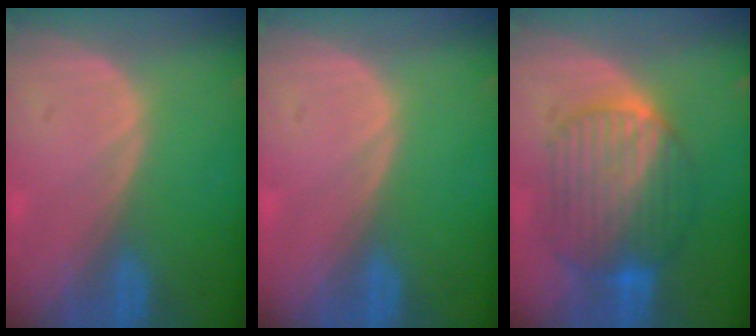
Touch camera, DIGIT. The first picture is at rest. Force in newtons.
{"total": 0.0}
{"total": 10.0, "press": 9.9, "slide": 0.9}